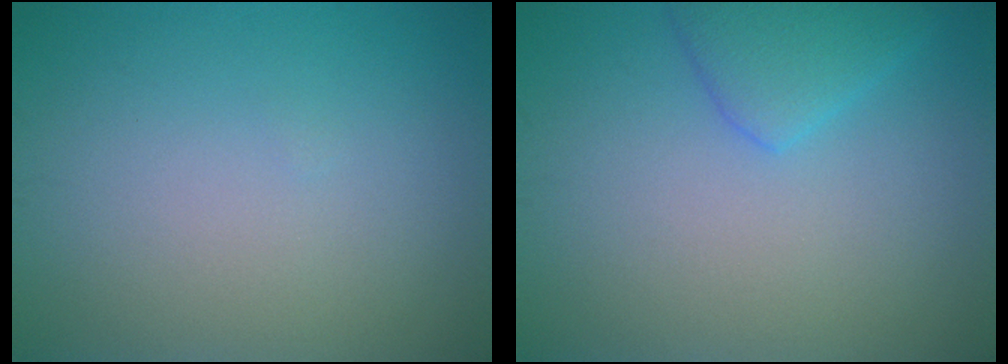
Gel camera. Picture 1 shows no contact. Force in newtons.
{"total": 2.8, "press": 2.8, "slide": 0.2}